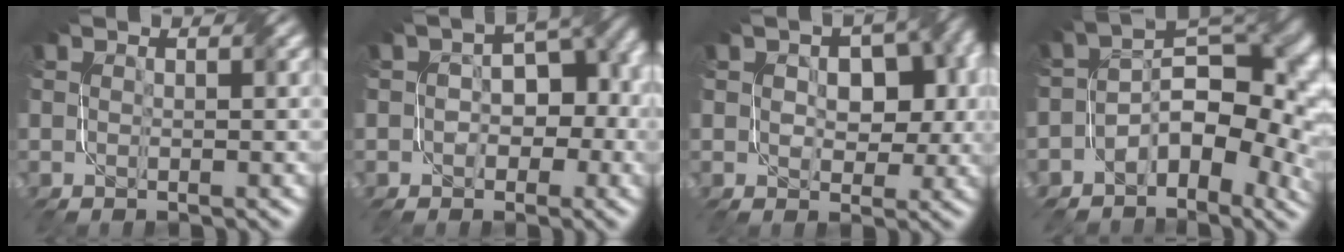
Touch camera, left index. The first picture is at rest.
{"total": 6.2, "force": [-1.2, 3.9, 4.6], "torque": [-0.040, 0.016, -0.018]}
{"total": 6.6, "force": [0.6, 4.2, 5.1], "torque": [-0.070, 0.003, 0.013]}
{"total": 10.5, "force": [-2.8, 6.3, 7.9], "torque": [-0.094, 0.006, -0.049]}